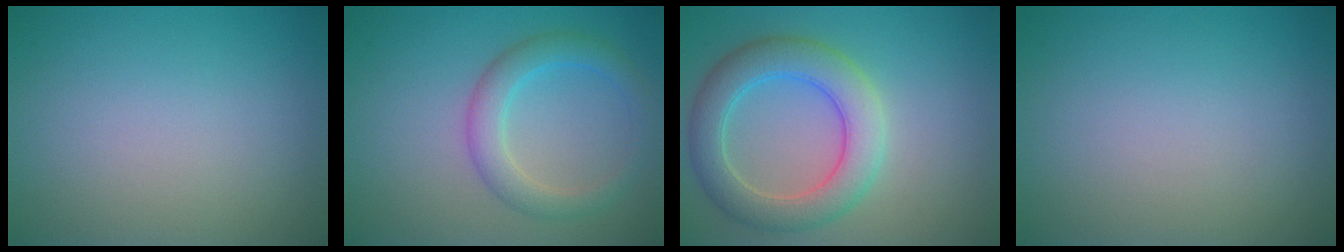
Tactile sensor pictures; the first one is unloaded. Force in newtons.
{"total": 3.4, "press": 3.3, "slide": 0.3}
{"total": 5.7, "press": 5.7, "slide": 0.1}
{"total": 0.0}